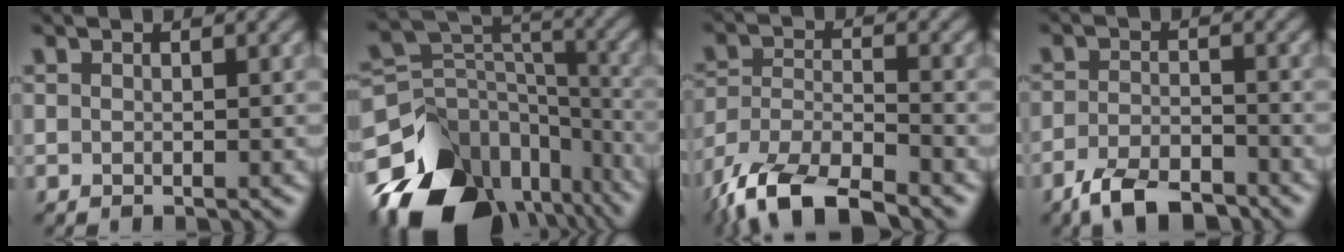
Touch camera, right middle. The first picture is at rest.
{"total": 16.7, "force": [-10.8, 10.7, 7.0], "torque": [-0.175, -0.012, -0.156]}
{"total": 9.8, "force": [-7.7, 3.0, 5.3], "torque": [-0.108, -0.006, -0.152]}
{"total": 5.0, "force": [-4.1, 1.7, 2.3], "torque": [-0.042, -0.001, -0.082]}